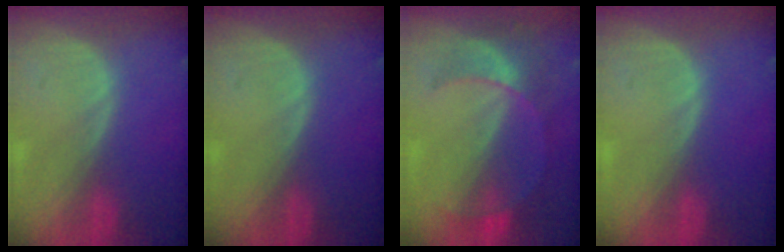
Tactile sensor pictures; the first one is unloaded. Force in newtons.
{"total": 0.0}
{"total": 7.8, "press": 6.7, "slide": 3.9}
{"total": 0.0}